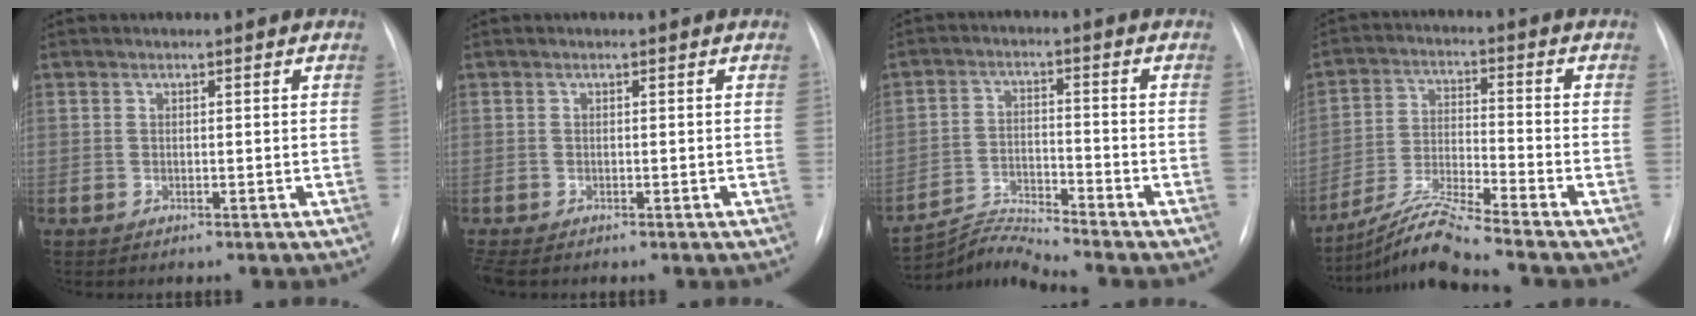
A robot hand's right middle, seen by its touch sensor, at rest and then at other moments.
{"total": 1.8, "force": [-1.4, 0.6, 0.9], "torque": [-0.017, -0.006, -0.020]}
{"total": 6.2, "force": [-5.6, -2.4, -0.8], "torque": [-0.011, -0.012, -0.104]}
{"total": 9.1, "force": [-8.1, -2.1, 3.6], "torque": [-0.080, -0.021, -0.152]}